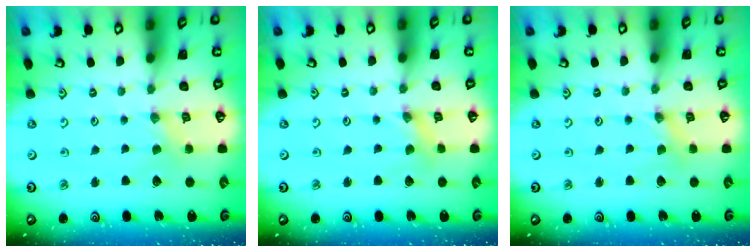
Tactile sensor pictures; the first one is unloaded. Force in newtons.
{"total": 1.4, "press": 1.4, "slide": 0.0}
{"total": 0.0}